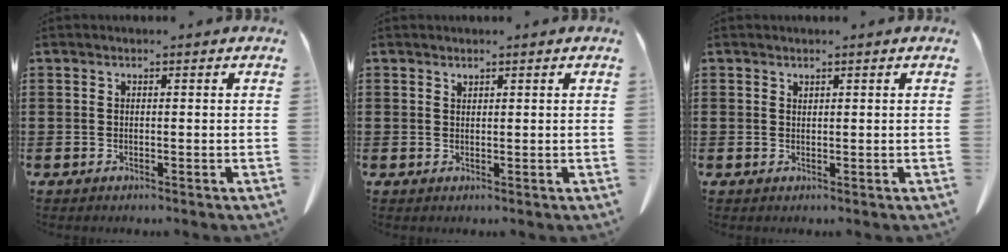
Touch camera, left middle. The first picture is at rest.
{"total": 0.9, "force": [0.8, 0.3, -0.1], "torque": [-0.001, 0.000, 0.016]}
{"total": 0.7, "force": [0.6, 0.3, 0.0], "torque": [-0.001, 0.000, 0.013]}